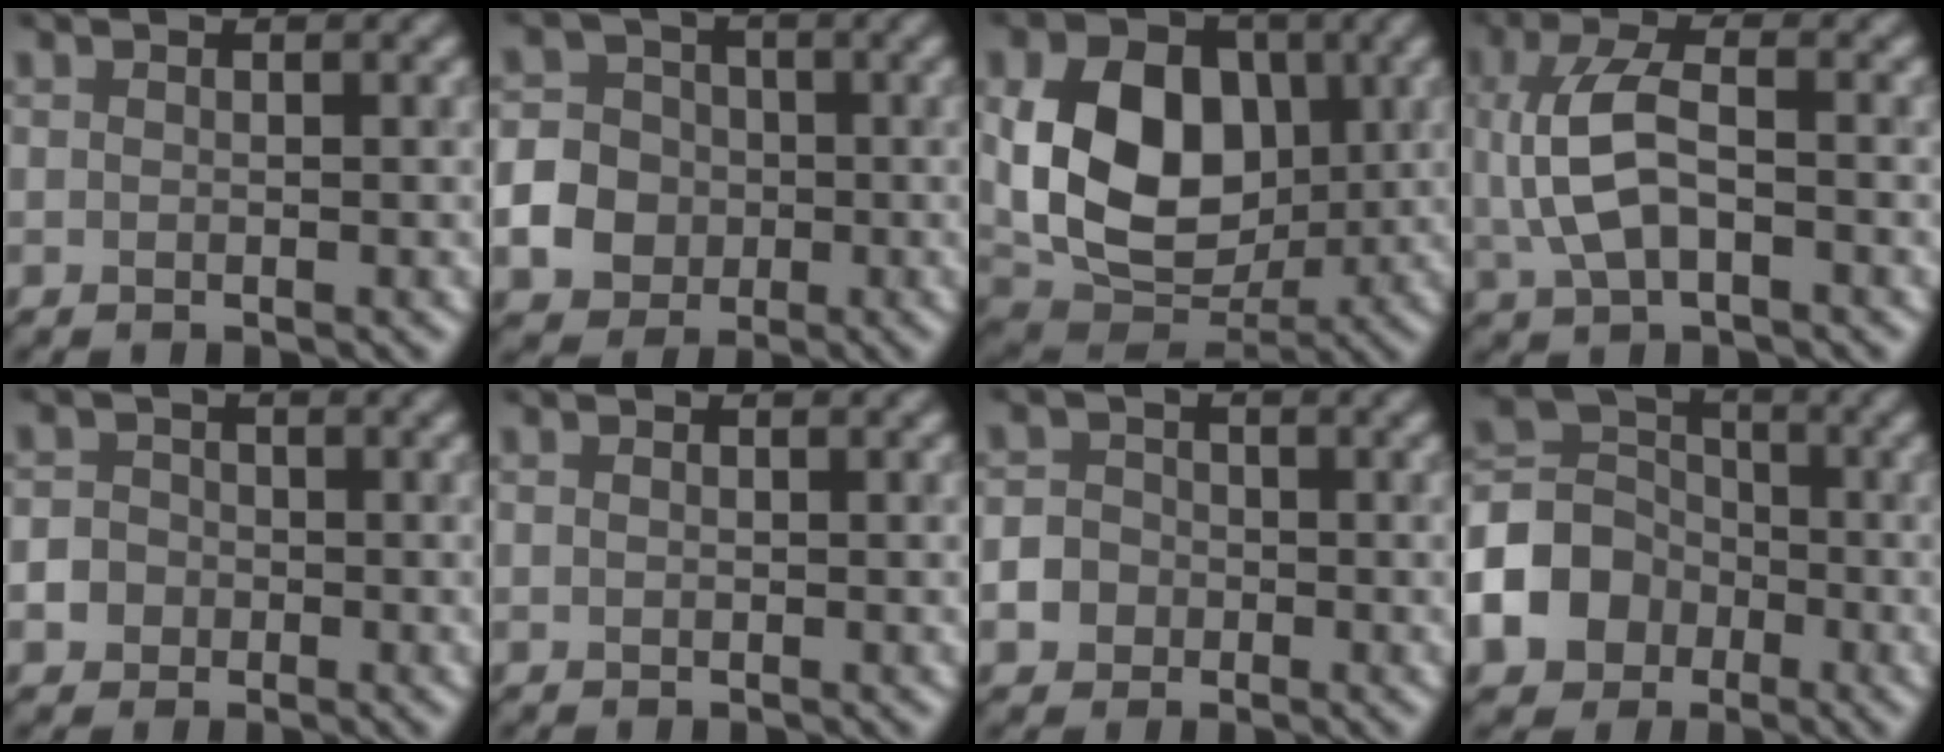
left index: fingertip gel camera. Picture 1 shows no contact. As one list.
[{"total": 4.3, "force": [-1.4, 3.9, 1.2], "torque": [-0.015, 0.002, -0.038]}, {"total": 10.0, "force": [0.8, 7.4, 6.7], "torque": [-0.133, -0.006, 0.018]}, {"total": 5.3, "force": [0.1, 2.8, 4.6], "torque": [-0.104, 0.002, 0.001]}, {"total": 2.3, "force": [-1.0, 2.0, 0.2], "torque": [0.014, 0.002, -0.022]}, {"total": 0.0}, {"total": 3.0, "force": [-1.5, 2.6, 0.4], "torque": [0.013, -0.003, -0.030]}, {"total": 6.8, "force": [-3.0, 5.6, 2.5], "torque": [-0.051, 0.004, -0.072]}]